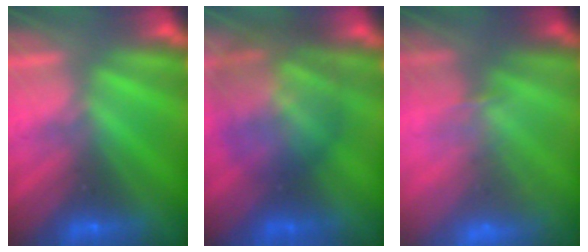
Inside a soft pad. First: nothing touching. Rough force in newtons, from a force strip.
{"total": 11.3}
{"total": 5.5}